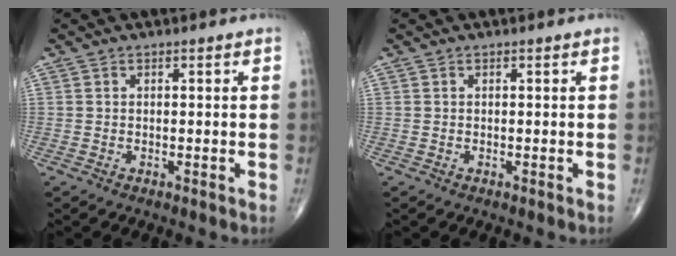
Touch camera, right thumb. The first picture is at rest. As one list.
[{"total": 0.0}]